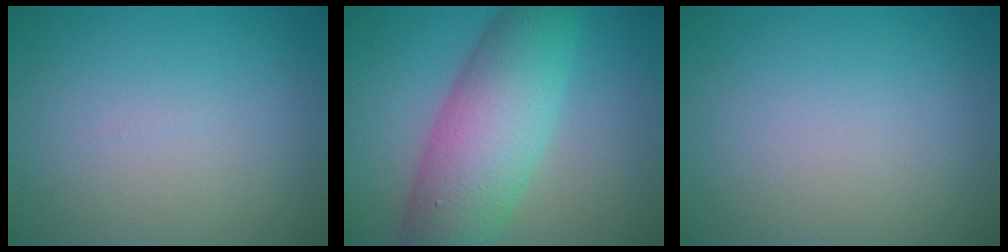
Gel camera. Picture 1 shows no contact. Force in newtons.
{"total": 9.4, "press": 9.4, "slide": 0.3}
{"total": 0.0}